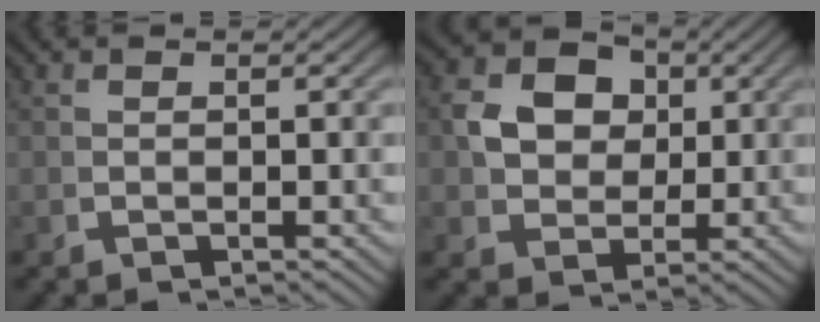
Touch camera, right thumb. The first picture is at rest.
{"total": 6.5, "force": [1.6, 5.2, 3.7], "torque": [-0.089, -0.021, 0.041]}